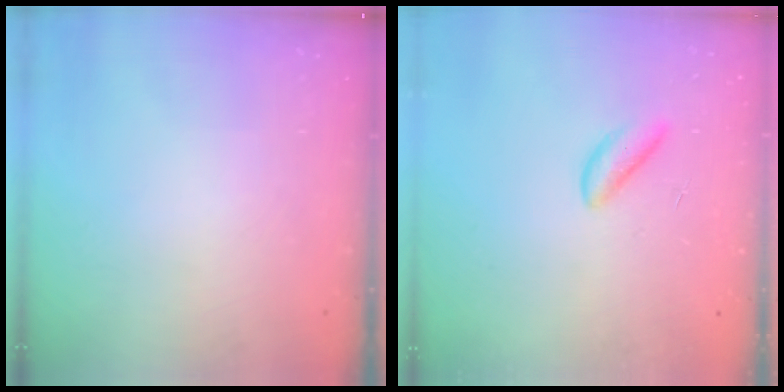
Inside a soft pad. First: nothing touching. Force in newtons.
{"total": 2.7, "press": 2.7, "slide": 0.3}